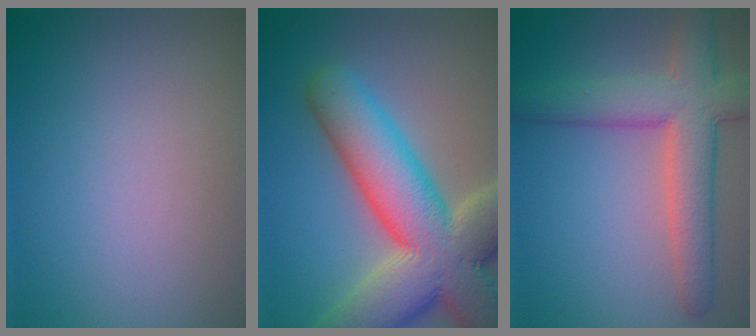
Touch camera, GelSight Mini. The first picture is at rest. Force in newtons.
{"total": 13.6, "press": 13.5, "slide": 1.3}
{"total": 7.4, "press": 7.4, "slide": 0.6}